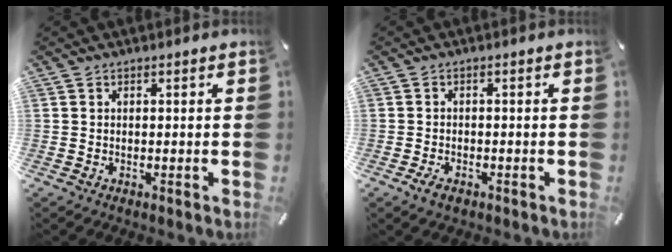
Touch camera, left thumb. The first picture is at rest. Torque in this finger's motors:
{"motor_torque": [0.05, 0.05, 0.05, -0.03, 0.02]}